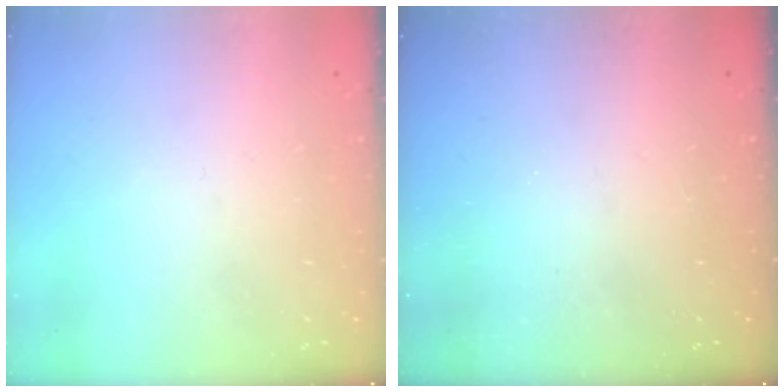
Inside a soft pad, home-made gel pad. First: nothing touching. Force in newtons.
{"total": 0.6, "press": 0.6, "slide": 0.2}